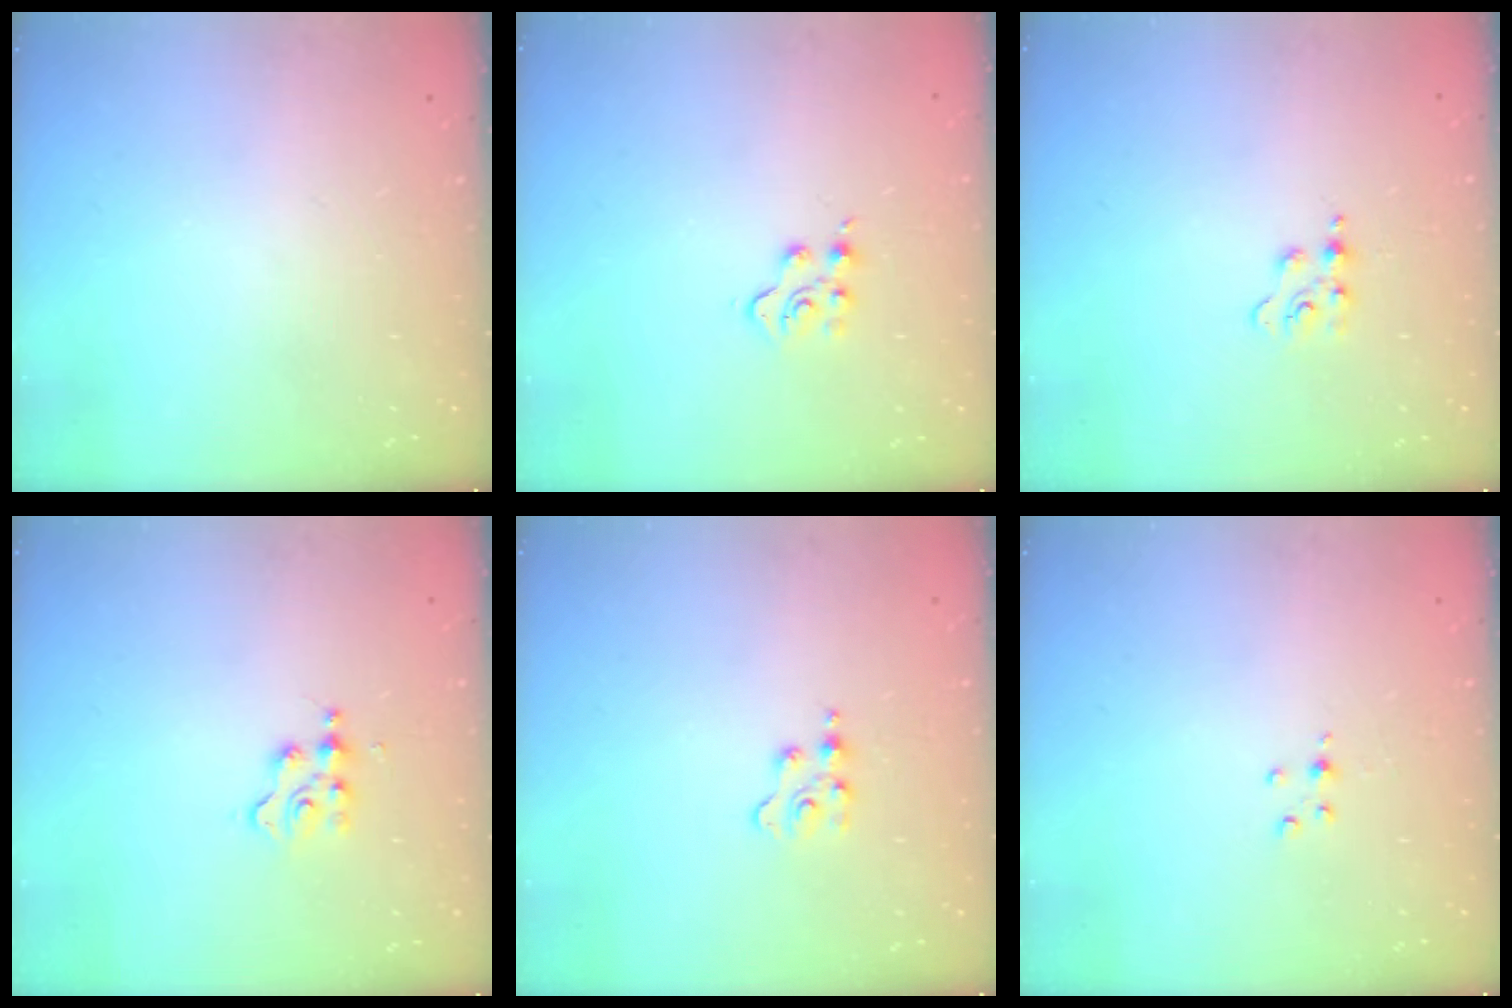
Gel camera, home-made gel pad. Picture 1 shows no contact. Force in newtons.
{"total": 4.2, "press": 4.2, "slide": 0.4}
{"total": 3.6, "press": 3.6, "slide": 0.5}
{"total": 2.3, "press": 2.3, "slide": 0.3}
{"total": 2.3, "press": 2.3, "slide": 0.3}
{"total": 2.6, "press": 2.6, "slide": 0.3}